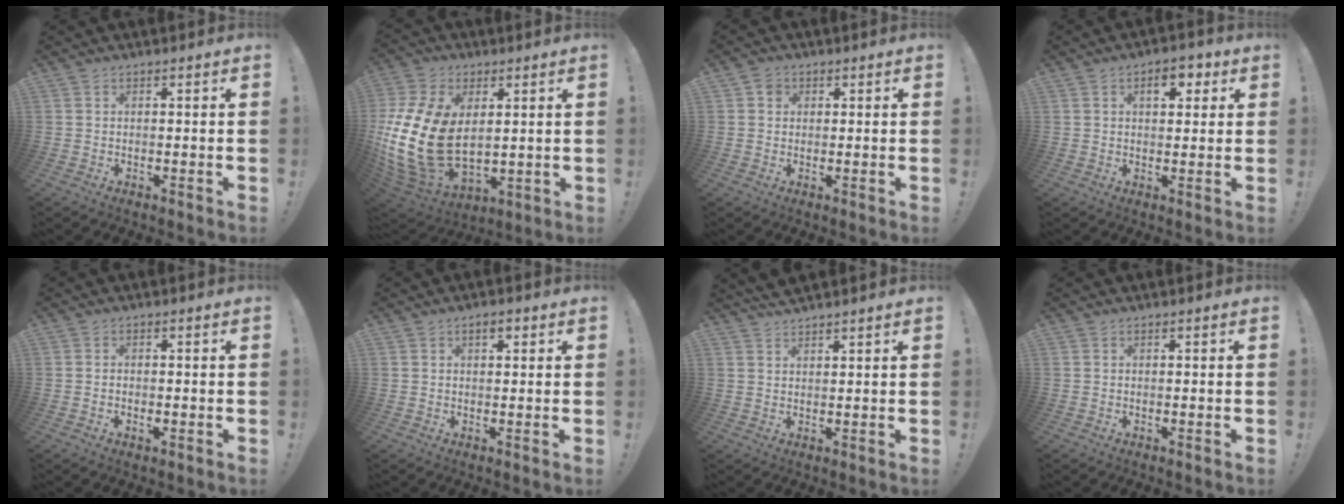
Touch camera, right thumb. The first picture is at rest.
{"total": 23.3, "force": [0.9, 16.2, 16.8], "torque": [-0.350, -0.014, 0.029]}
{"total": 2.0, "force": [1.1, 1.5, 0.7], "torque": [0.000, -0.003, 0.018]}
{"total": 6.2, "force": [2.5, 3.6, 4.3], "torque": [-0.046, -0.003, 0.038]}
{"total": 1.5, "force": [-0.9, 0.8, 0.8], "torque": [-0.017, 0.006, -0.014]}
{"total": 2.4, "force": [1.3, 1.1, 1.7], "torque": [-0.021, -0.002, 0.020]}
{"total": 2.8, "force": [2.7, -0.1, 0.7], "torque": [-0.009, -0.018, 0.050]}
{"total": 0.0}